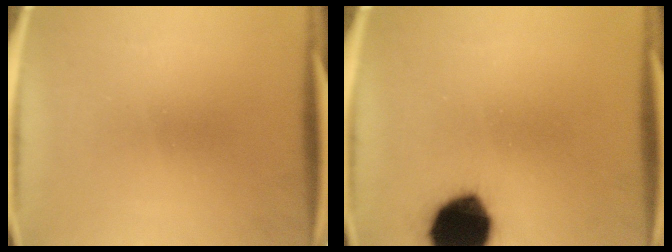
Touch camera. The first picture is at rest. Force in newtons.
{"total": 17.9}